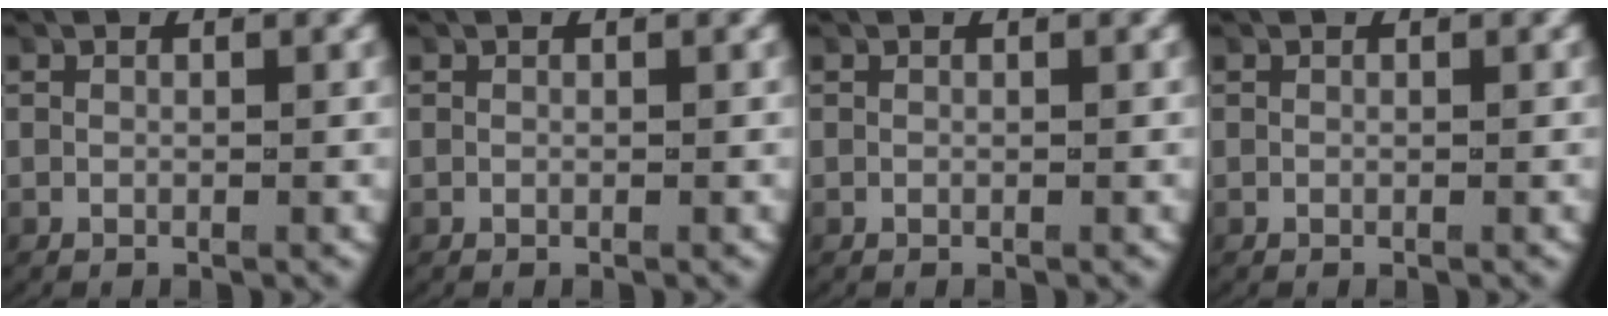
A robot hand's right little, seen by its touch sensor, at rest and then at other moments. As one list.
[{"total": 0.0}, {"total": 0.0}, {"total": 0.0}]